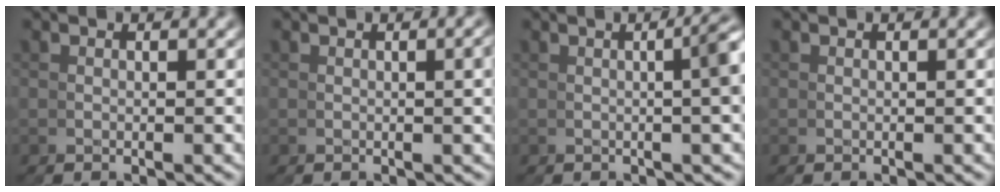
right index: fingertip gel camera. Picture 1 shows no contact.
{"total": 1.1, "force": [0.2, -0.2, 1.0], "torque": [-0.014, 0.004, 0.005]}
{"total": 4.8, "force": [0.7, 1.1, 4.6], "torque": [-0.048, 0.017, 0.009]}
{"total": 0.0}